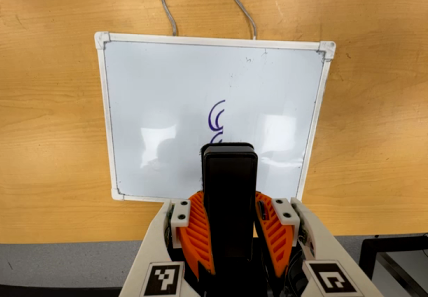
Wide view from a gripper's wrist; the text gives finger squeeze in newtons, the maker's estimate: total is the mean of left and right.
{"total": 10.3, "left": 8.6, "right": 12.0}